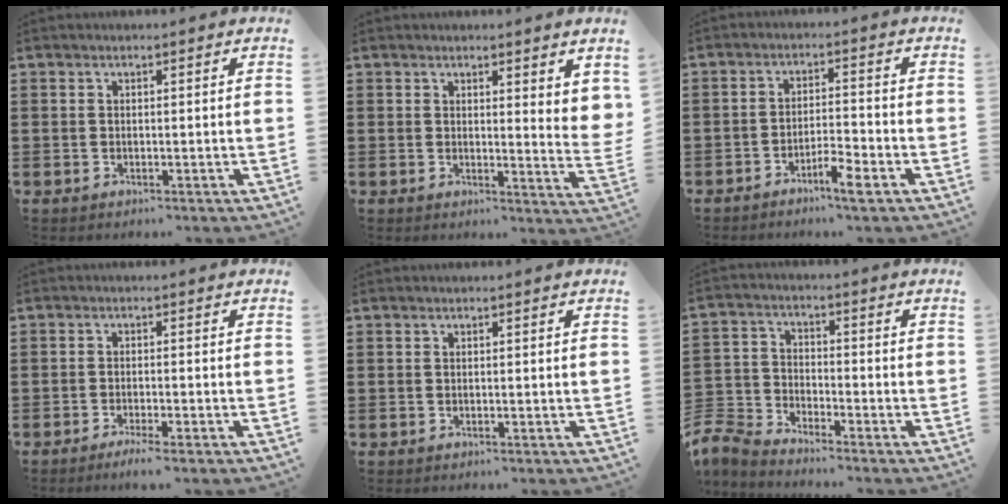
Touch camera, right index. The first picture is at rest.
{"total": 2.6, "force": [2.2, 0.4, 1.3], "torque": [-0.025, -0.002, 0.039]}
{"total": 4.1, "force": [-3.2, 0.5, 2.5], "torque": [-0.043, 0.008, -0.059]}
{"total": 2.1, "force": [-1.8, -0.2, 1.2], "torque": [-0.026, -0.003, -0.034]}
{"total": 0.0}
{"total": 5.0, "force": [-4.8, 0.7, 0.8], "torque": [-0.052, -0.010, -0.109]}